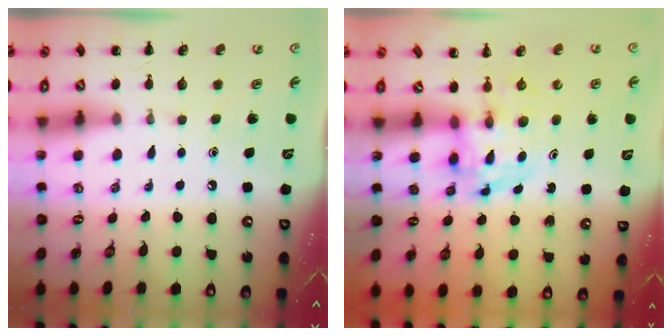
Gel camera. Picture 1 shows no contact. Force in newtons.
{"total": 3.7, "press": 3.7, "slide": 0.6}